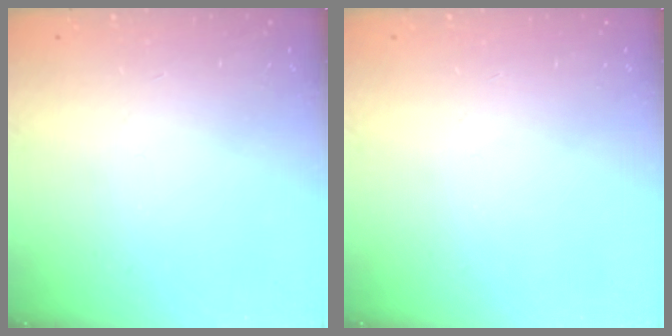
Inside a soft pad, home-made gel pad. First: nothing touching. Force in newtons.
{"total": 0.0}